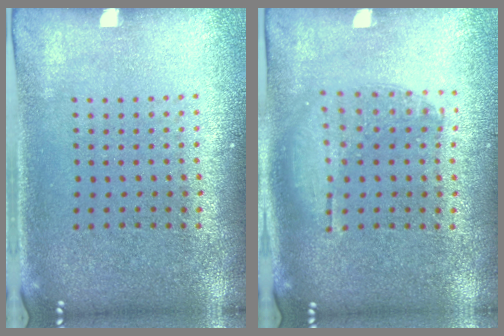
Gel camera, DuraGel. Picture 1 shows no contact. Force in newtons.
{"total": 1.0, "press": 0.9, "slide": 0.4}